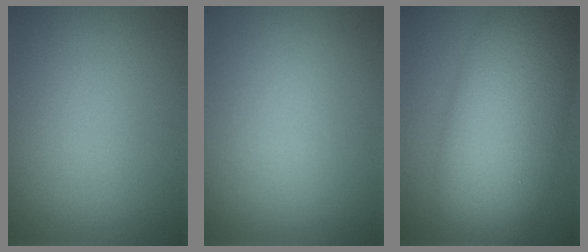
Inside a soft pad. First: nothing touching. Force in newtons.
{"total": 0.0}
{"total": 11.8, "press": 11.8, "slide": 0.1}